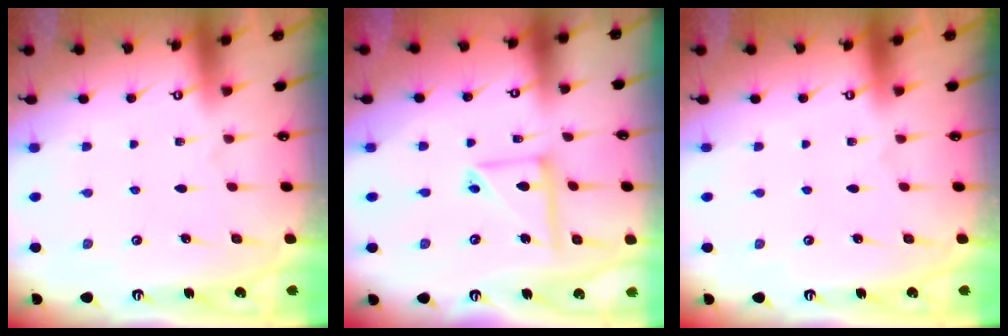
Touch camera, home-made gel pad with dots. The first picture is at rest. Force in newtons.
{"total": 8.1, "press": 8.1, "slide": 0.4}
{"total": 0.0}